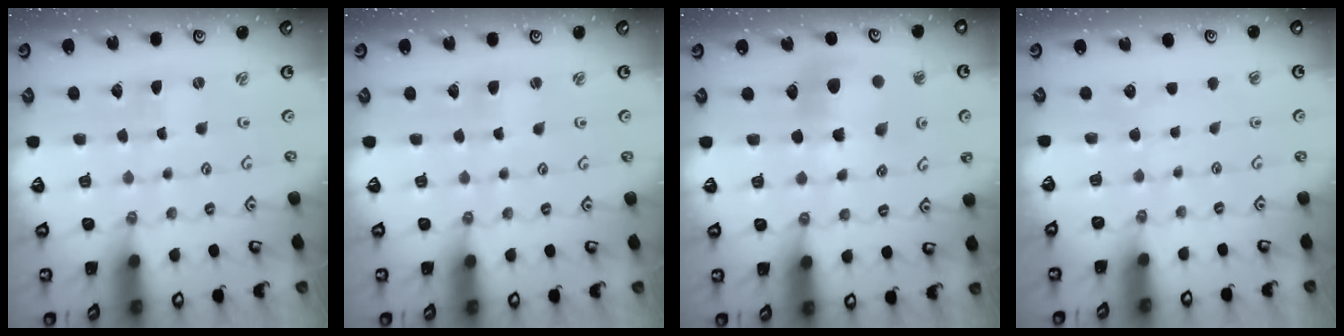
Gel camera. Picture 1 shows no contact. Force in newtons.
{"total": 2.9, "press": 2.8, "slide": 0.4}
{"total": 9.9, "press": 9.8, "slide": 1.3}
{"total": 0.0}